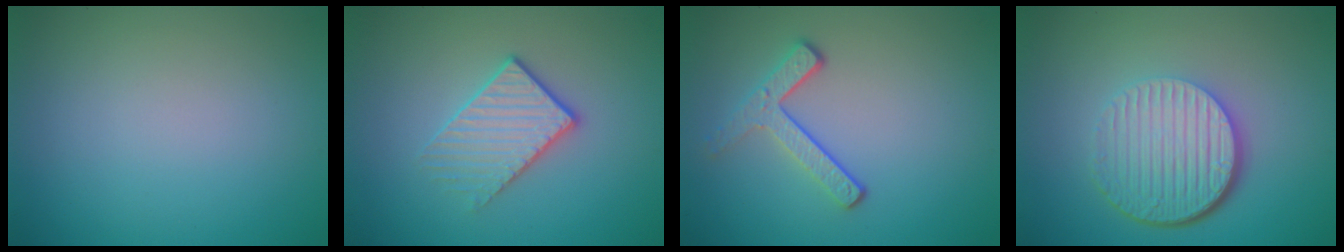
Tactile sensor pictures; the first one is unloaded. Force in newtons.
{"total": 2.6, "press": 2.3, "slide": 1.2}
{"total": 2.9, "press": 2.3, "slide": 1.7}
{"total": 6.7, "press": 4.5, "slide": 5.0}